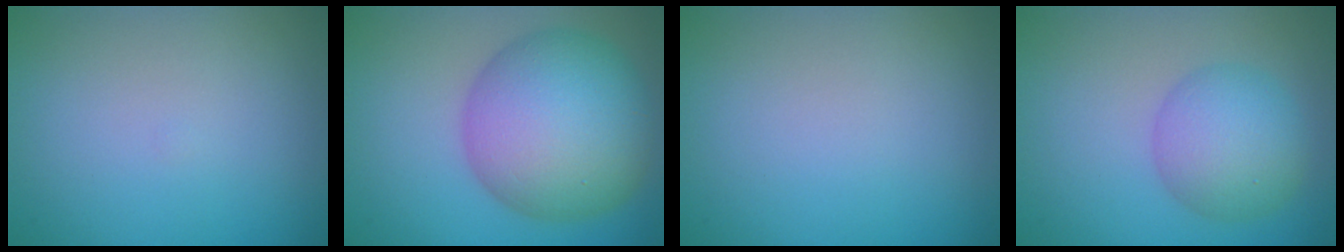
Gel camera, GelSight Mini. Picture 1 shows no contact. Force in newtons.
{"total": 11.9, "press": 11.9, "slide": 0.3}
{"total": 0.0}
{"total": 5.2, "press": 5.2, "slide": 0.2}